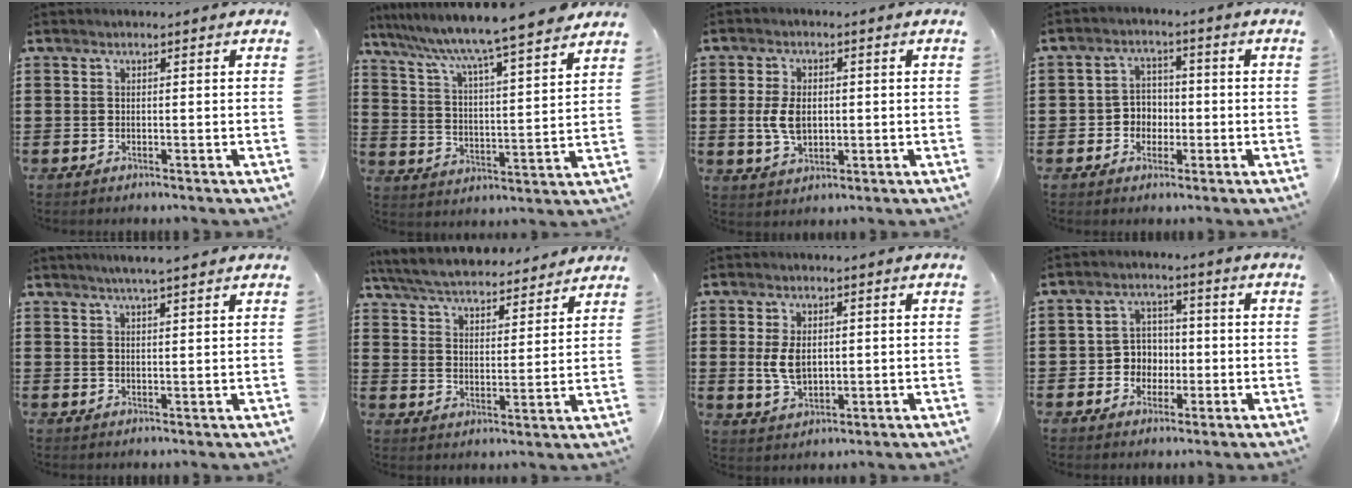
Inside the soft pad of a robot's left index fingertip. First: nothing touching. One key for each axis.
{"total": 7.2, "fx": 6.6, "fy": -0.9, "fz": 2.9, "tx": -0.086, "ty": -0.052, "tz": 0.104}
{"total": 5.5, "fx": 0.1, "fy": 3.5, "fz": 4.3, "tx": -0.099, "ty": 0.000, "tz": -0.007}
{"total": 3.6, "fx": -1.3, "fy": 3.1, "fz": 1.1, "tx": -0.033, "ty": 0.008, "tz": -0.031}
{"total": 3.0, "fx": 2.6, "fy": -0.1, "fz": 1.6, "tx": -0.035, "ty": 0.000, "tz": 0.047}
{"total": 6.1, "fx": 6.0, "fy": 0.6, "fz": 1.3, "tx": -0.055, "ty": -0.034, "tz": 0.104}
{"total": 4.9, "fx": 0.5, "fy": 3.1, "fz": 3.8, "tx": -0.093, "ty": 0.004, "tz": 0.004}
{"total": 4.3, "fx": -1.0, "fy": 4.0, "fz": 1.2, "tx": -0.038, "ty": 0.011, "tz": -0.023}